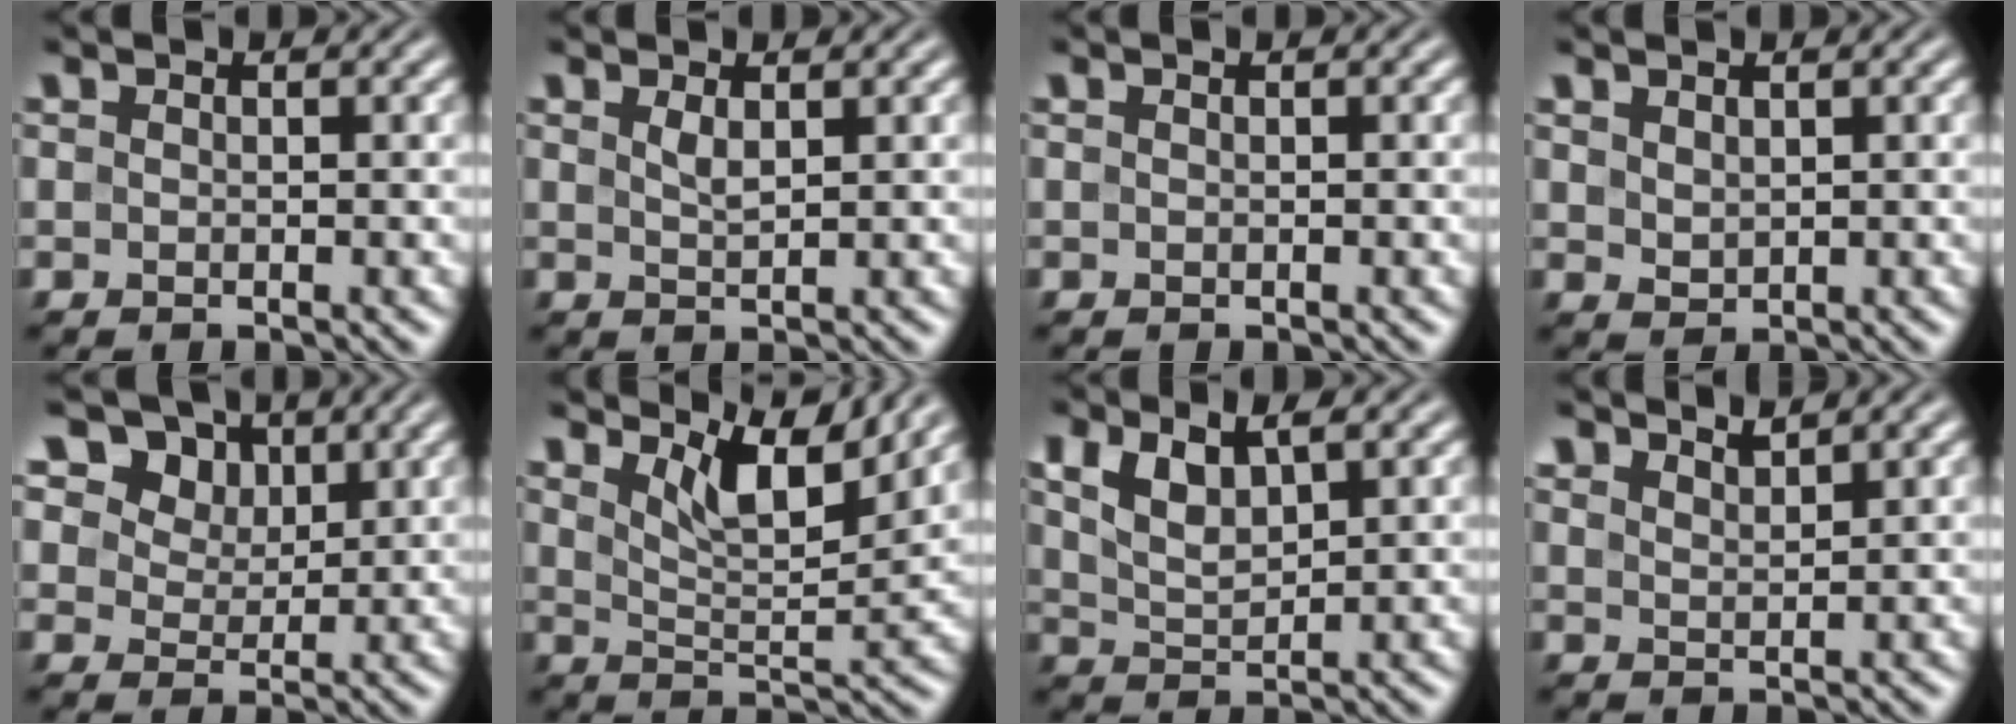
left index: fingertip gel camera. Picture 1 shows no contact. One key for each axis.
{"total": 1.0, "fx": 0.6, "fy": 0.2, "fz": 0.8, "tx": -0.023, "ty": 0.000, "tz": 0.014}
{"total": 0.0}
{"total": 1.3, "fx": 0.9, "fy": 0.7, "fz": 0.5, "tx": -0.013, "ty": -0.001, "tz": 0.022}
{"total": 12.6, "fx": 7.6, "fy": 8.2, "fz": 5.7, "tx": -0.136, "ty": 0.022, "tz": 0.125}
{"total": 5.1, "fx": 3.8, "fy": 1.3, "fz": 3.2, "tx": -0.067, "ty": -0.007, "tz": 0.061}
{"total": 4.0, "fx": 1.9, "fy": 1.8, "fz": 3.0, "tx": -0.074, "ty": 0.003, "tz": 0.039}
{"total": 1.8, "fx": 1.8, "fy": 0.1, "fz": 0.5, "tx": -0.011, "ty": 0.003, "tz": 0.033}